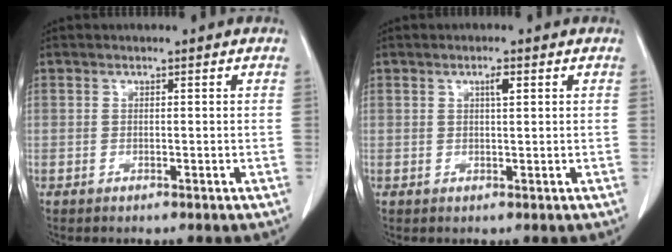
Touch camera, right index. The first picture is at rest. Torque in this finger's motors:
{"motor_torque": [0.04, 0.00, 0.00, 0.02]}